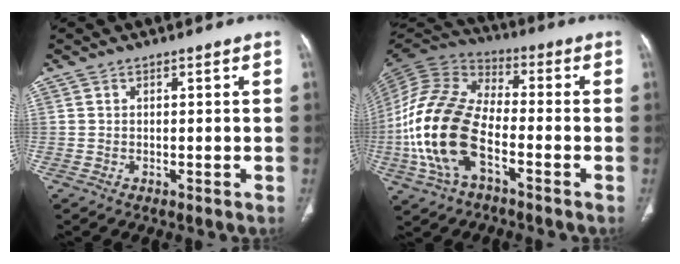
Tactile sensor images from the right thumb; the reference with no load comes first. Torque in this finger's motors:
{"motor_torque": [0.96, 1.31, 2.44, -0.33, 0.89]}